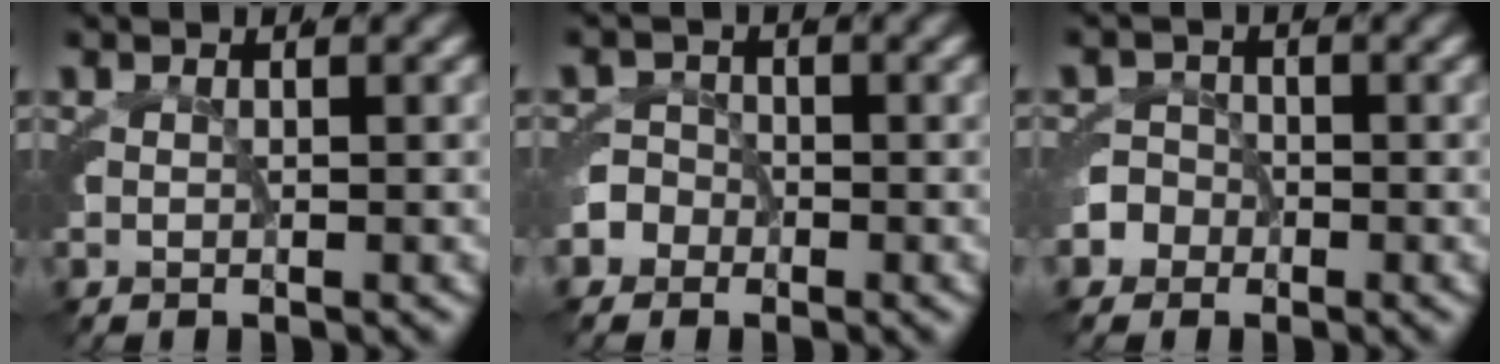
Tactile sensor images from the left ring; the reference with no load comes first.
{"total": 2.9, "force": [-1.3, 2.5, 0.3], "torque": [-0.019, -0.003, -0.029]}
{"total": 3.3, "force": [-1.4, 2.9, 0.4], "torque": [-0.023, -0.006, -0.030]}